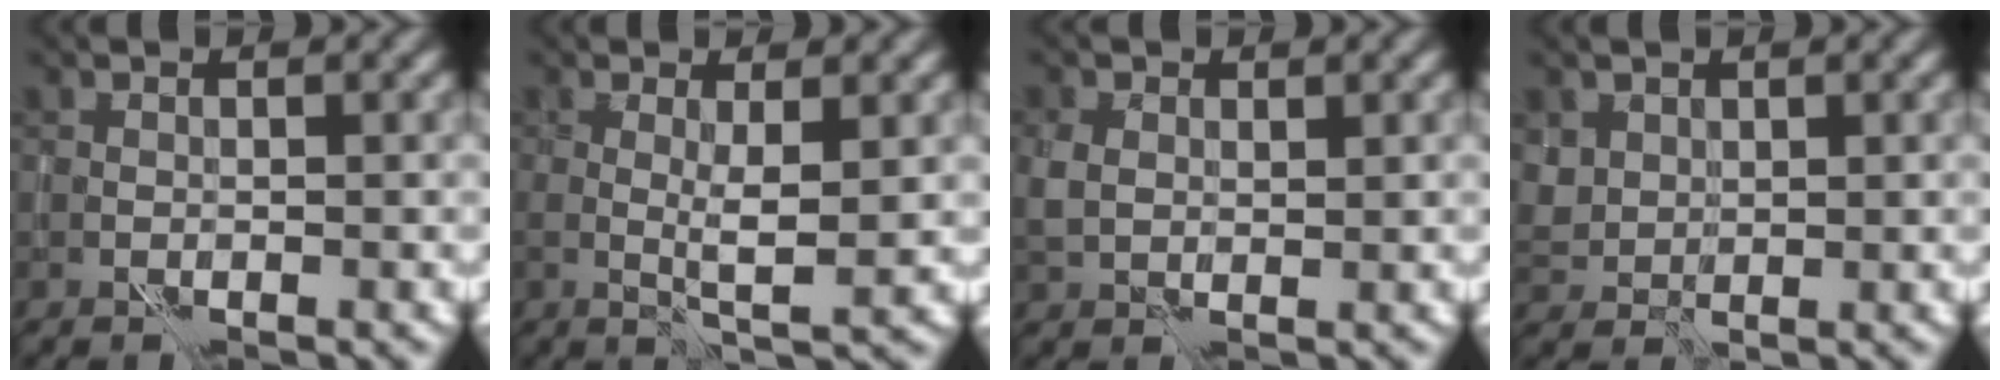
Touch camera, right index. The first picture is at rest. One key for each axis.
{"total": 3.0, "fx": 0.4, "fy": 0.4, "fz": 3.0, "tx": -0.051, "ty": -0.008, "tz": 0.008}
{"total": 2.4, "fx": 0.7, "fy": 1.8, "fz": 1.5, "tx": -0.040, "ty": 0.004, "tz": 0.014}
{"total": 2.1, "fx": 1.1, "fy": 1.6, "fz": 0.7, "tx": -0.020, "ty": 0.000, "tz": 0.024}